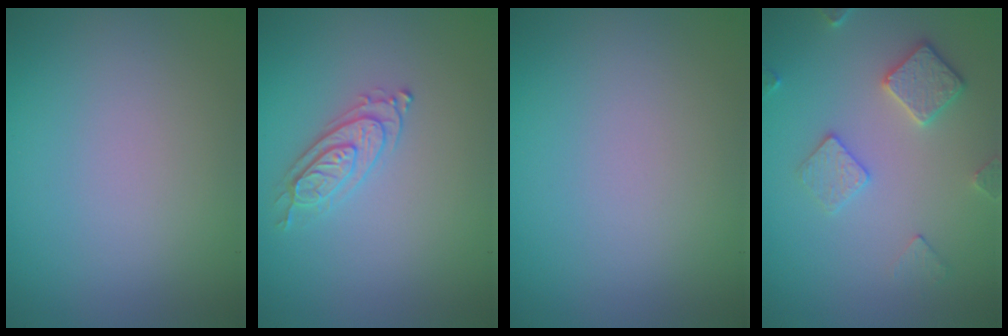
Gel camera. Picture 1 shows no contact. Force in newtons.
{"total": 2.2, "press": 2.2, "slide": 0.3}
{"total": 0.0}
{"total": 3.4, "press": 3.1, "slide": 1.3}